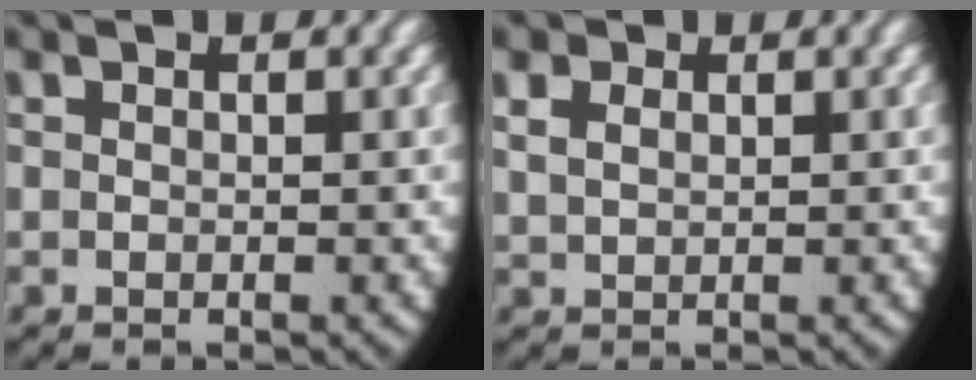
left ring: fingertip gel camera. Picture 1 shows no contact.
{"total": 2.0, "force": [1.0, 1.3, 1.0], "torque": [-0.027, -0.005, 0.030]}